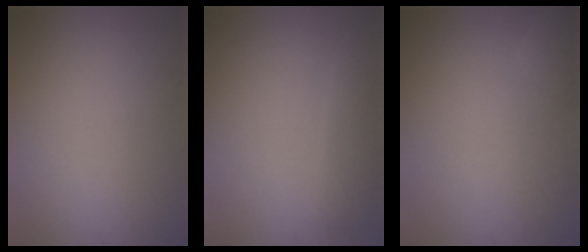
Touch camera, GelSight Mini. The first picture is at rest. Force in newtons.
{"total": 1.9, "press": 1.9, "slide": 0.2}
{"total": 1.6, "press": 1.6, "slide": 0.1}